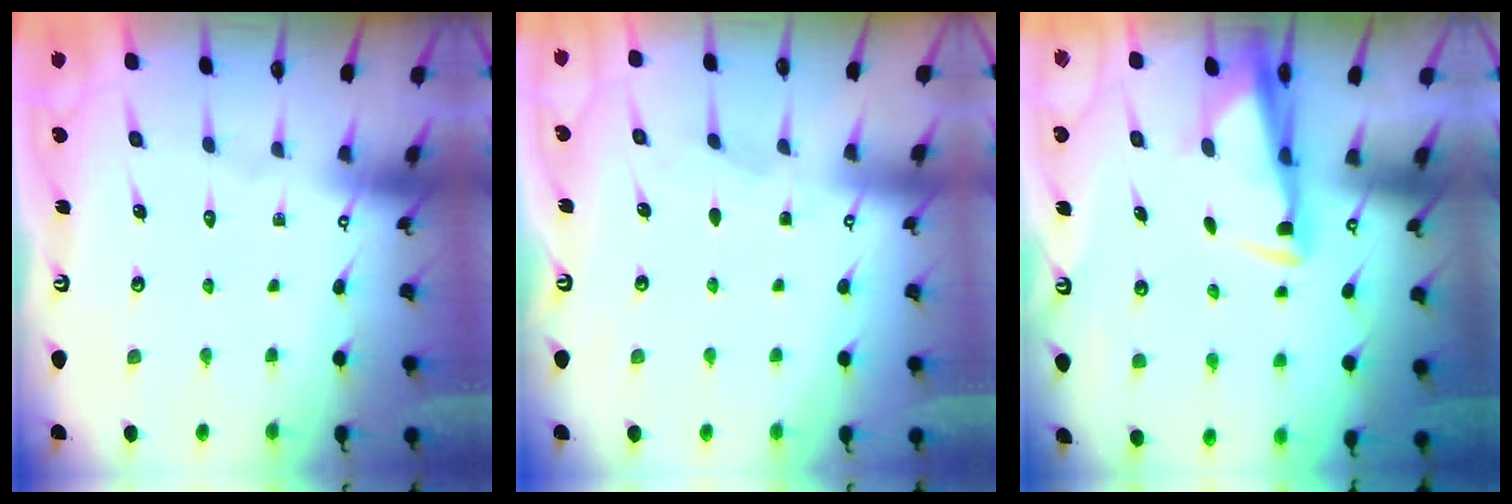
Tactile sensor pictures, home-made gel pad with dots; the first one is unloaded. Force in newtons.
{"total": 3.1, "press": 3.1, "slide": 0.5}
{"total": 3.3, "press": 3.3, "slide": 0.8}